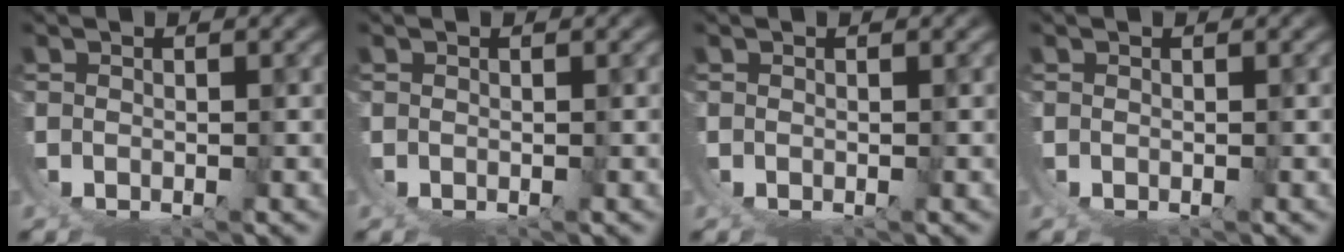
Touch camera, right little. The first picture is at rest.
{"total": 0.0}
{"total": 0.0}
{"total": 0.0}